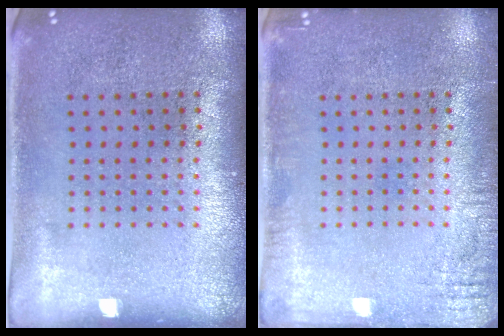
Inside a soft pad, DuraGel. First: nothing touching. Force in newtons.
{"total": 1.8, "press": 1.8, "slide": 0.1}